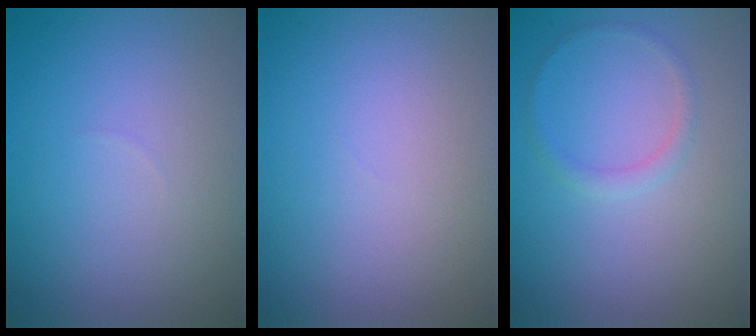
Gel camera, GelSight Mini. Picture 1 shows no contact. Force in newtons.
{"total": 0.0}
{"total": 1.0, "press": 1.0, "slide": 0.1}